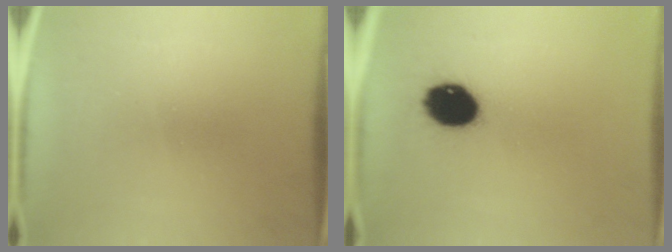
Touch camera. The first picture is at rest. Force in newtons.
{"total": 11.3}